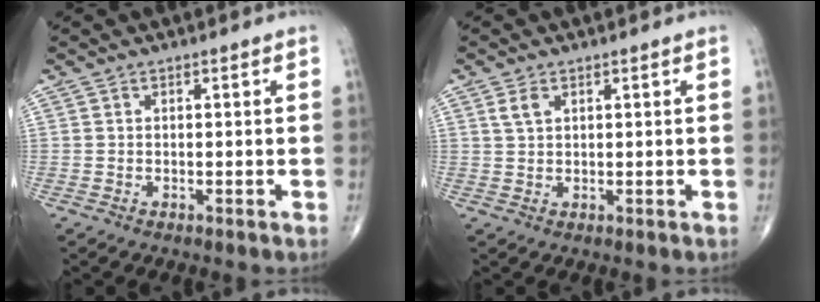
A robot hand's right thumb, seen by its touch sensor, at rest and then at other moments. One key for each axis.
{"total": 2.4, "fx": 1.1, "fy": 1.3, "fz": 1.6, "tx": -0.031, "ty": 0.002, "tz": 0.026}